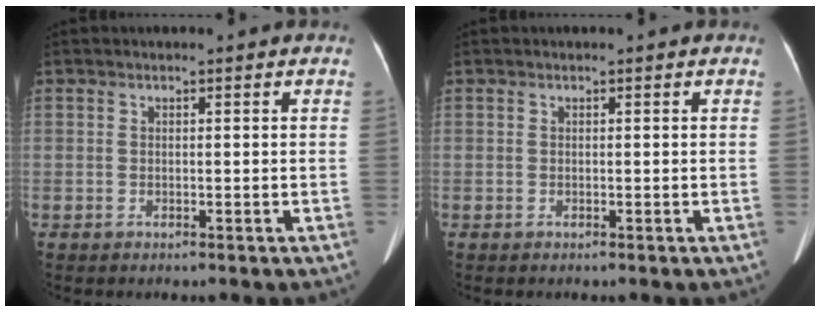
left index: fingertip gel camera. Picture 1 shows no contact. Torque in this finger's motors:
{"motor_torque": [0.00, 0.00, 0.00, 0.00]}